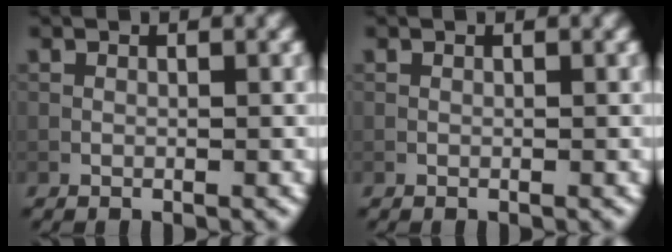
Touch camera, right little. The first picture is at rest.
{"total": 0.0}